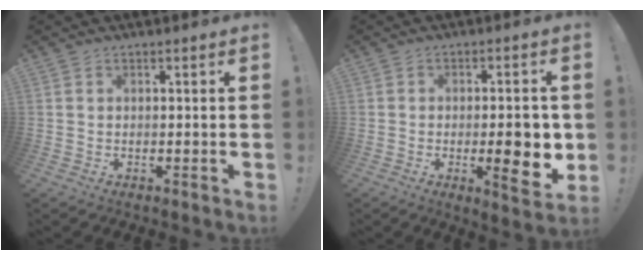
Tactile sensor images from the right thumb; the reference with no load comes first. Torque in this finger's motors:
{"motor_torque": [0.79, 1.80, 0.83, -0.32, 0.01]}